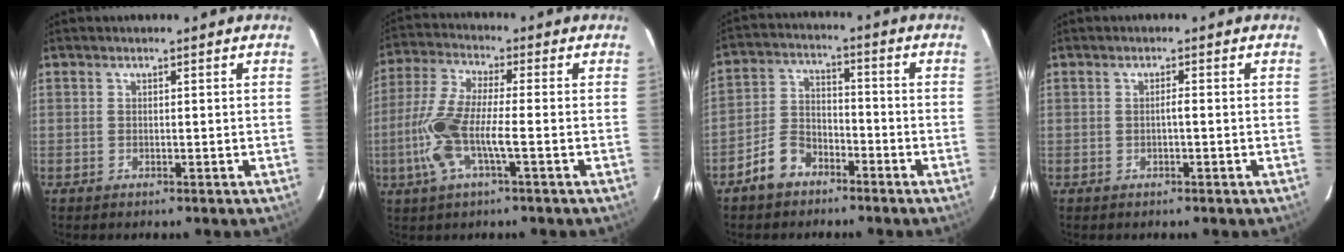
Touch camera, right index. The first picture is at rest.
{"total": 9.6, "force": [-2.6, 1.5, 9.2], "torque": [-0.204, 0.004, -0.055]}
{"total": 6.9, "force": [-4.6, 4.4, 2.7], "torque": [-0.066, 0.016, -0.086]}
{"total": 0.6, "force": [-0.2, 0.0, 0.6], "torque": [-0.010, 0.001, -0.004]}